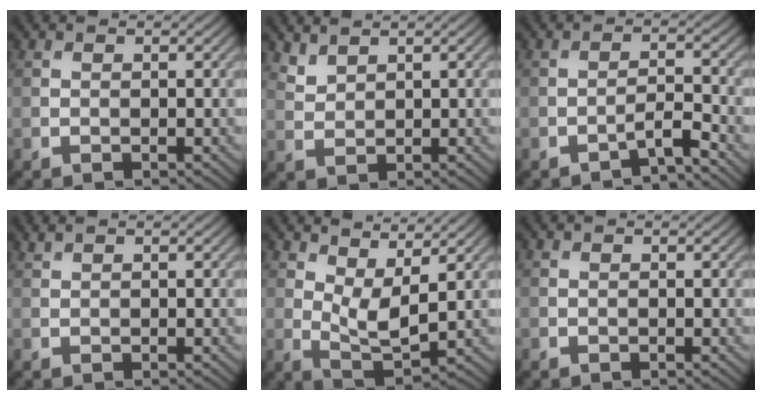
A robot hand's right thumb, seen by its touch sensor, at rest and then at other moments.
{"total": 2.3, "force": [2.0, 0.7, 0.7], "torque": [-0.025, 0.000, 0.051]}
{"total": 2.7, "force": [-2.2, 0.3, 1.5], "torque": [-0.027, 0.010, -0.048]}
{"total": 0.7, "force": [0.6, 0.0, 0.3], "torque": [-0.008, 0.006, 0.014]}
{"total": 5.3, "force": [2.8, 2.0, 4.0], "torque": [-0.087, -0.004, 0.056]}
{"total": 0.0}